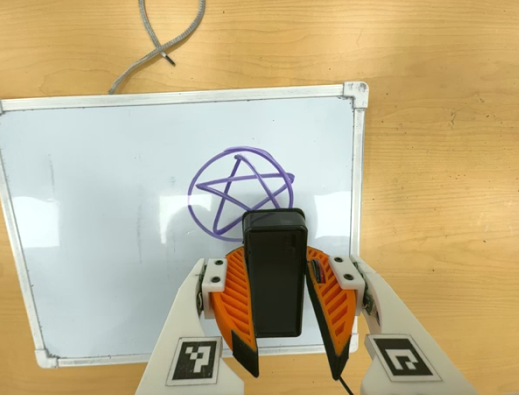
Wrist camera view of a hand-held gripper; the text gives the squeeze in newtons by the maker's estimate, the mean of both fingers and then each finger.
{"total": 8.8, "left": 7.9, "right": 9.7}